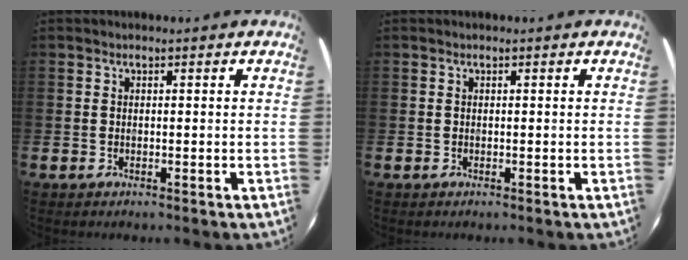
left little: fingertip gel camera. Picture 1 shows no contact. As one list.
[{"total": 0.0}]